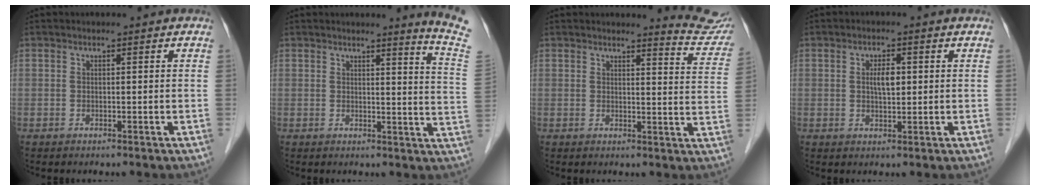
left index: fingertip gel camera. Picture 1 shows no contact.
{"total": 7.5, "force": [6.7, -2.1, 2.6], "torque": [-0.033, -0.079, 0.054]}
{"total": 7.2, "force": [7.2, 0.0, 0.4], "torque": [0.003, -0.059, 0.058]}
{"total": 2.9, "force": [0.4, 1.1, 2.7], "torque": [-0.047, 0.003, 0.007]}